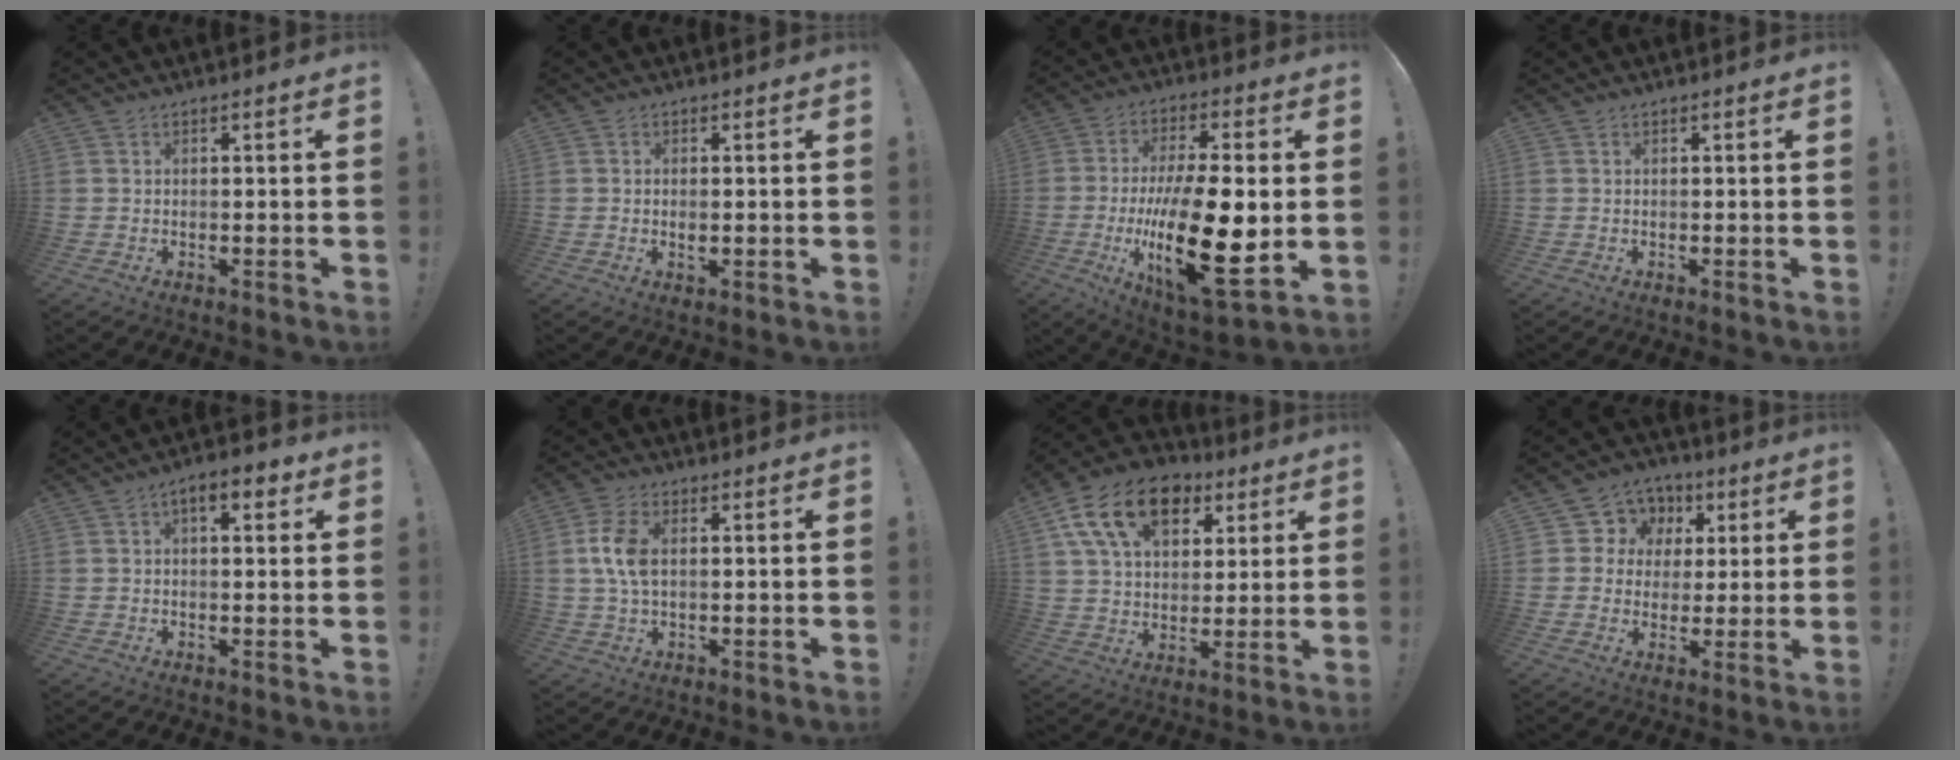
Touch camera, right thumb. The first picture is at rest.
{"total": 1.5, "force": [-0.2, 0.8, 1.3], "torque": [-0.017, 0.000, -0.004]}
{"total": 24.7, "force": [-3.3, 9.6, 22.5], "torque": [-0.415, 0.003, -0.046]}
{"total": 0.0}
{"total": 5.5, "force": [2.0, 2.7, 4.4], "torque": [-0.048, -0.002, 0.026]}
{"total": 8.1, "force": [1.0, 4.8, 6.4], "torque": [-0.131, -0.001, 0.014]}
{"total": 18.4, "force": [8.4, 11.9, 11.3], "torque": [-0.186, -0.027, 0.154]}
{"total": 8.2, "force": [1.9, 7.8, 1.9], "torque": [-0.034, -0.009, 0.043]}